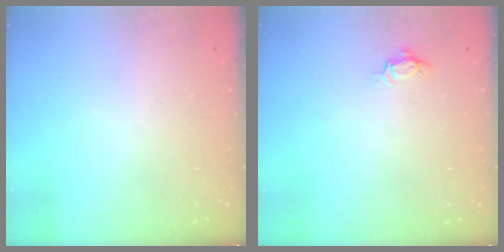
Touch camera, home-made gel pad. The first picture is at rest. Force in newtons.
{"total": 3.7, "press": 3.6, "slide": 0.4}